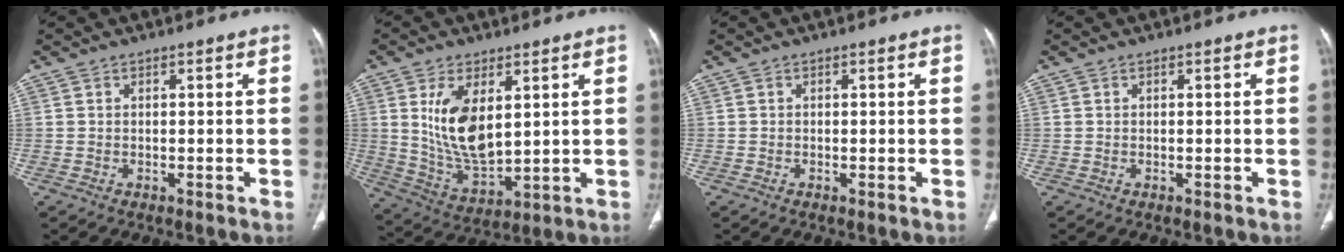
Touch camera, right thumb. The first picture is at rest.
{"total": 12.6, "force": [3.5, 6.4, 10.3], "torque": [-0.183, -0.027, 0.082]}
{"total": 0.0}
{"total": 0.0}